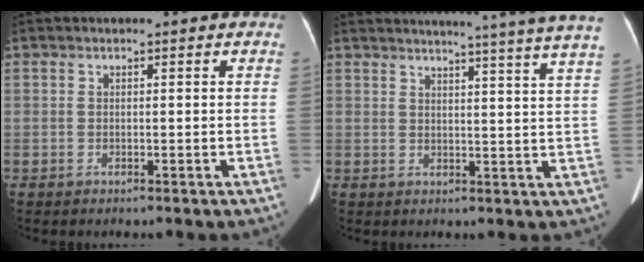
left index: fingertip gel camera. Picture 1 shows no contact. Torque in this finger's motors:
{"motor_torque": [0.41, -1.49, 0.00, 0.09]}